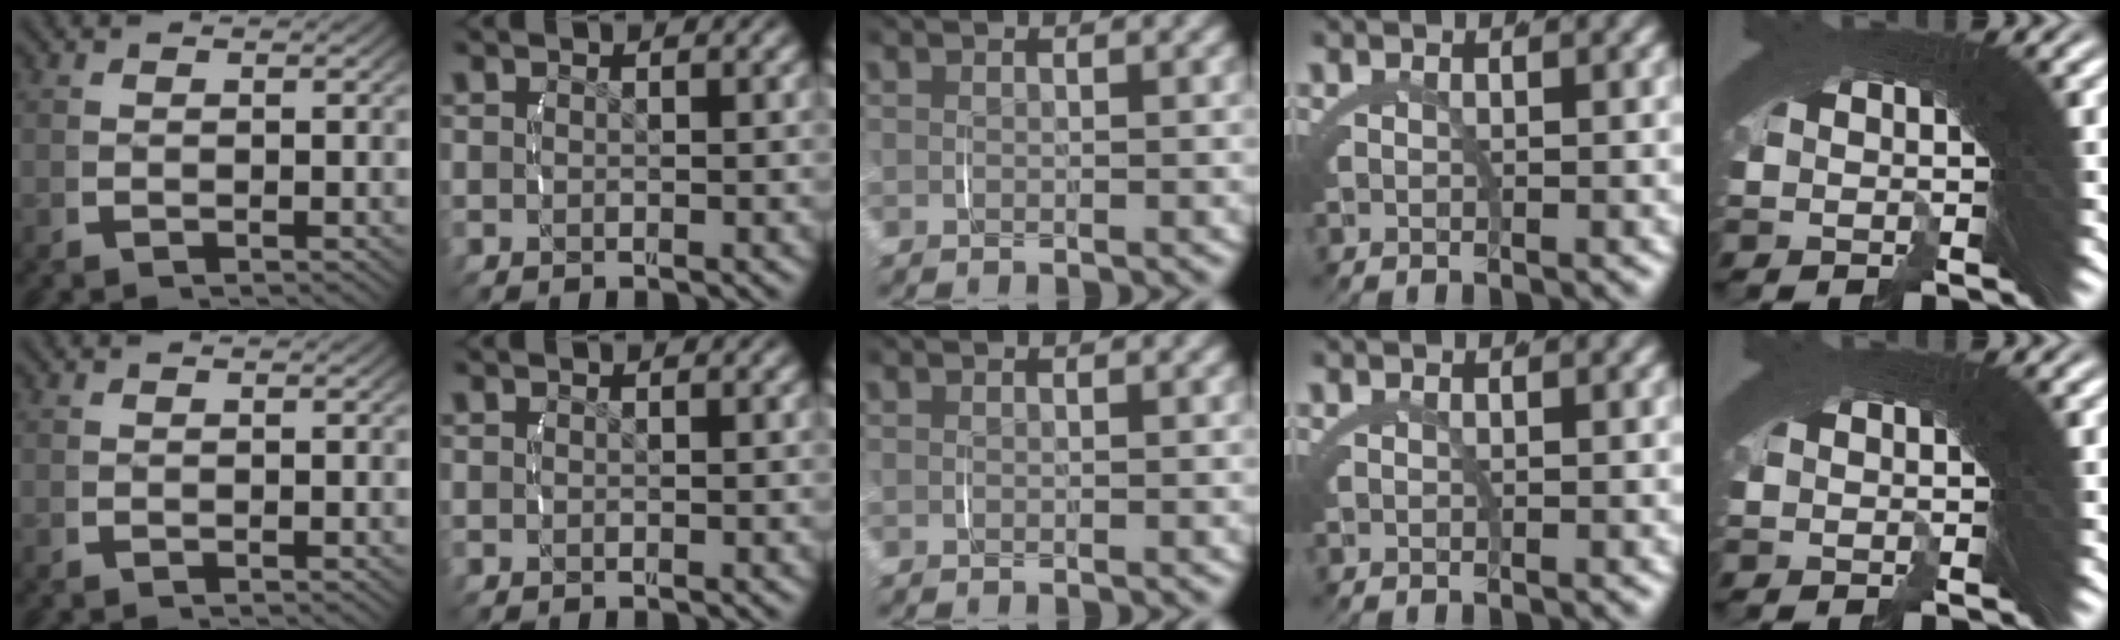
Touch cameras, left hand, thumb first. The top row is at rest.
{}